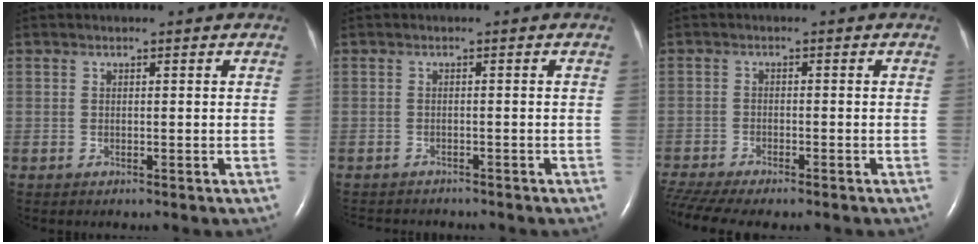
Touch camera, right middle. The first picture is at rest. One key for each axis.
{"total": 5.5, "fx": -5.1, "fy": 1.4, "fz": 1.5, "tx": -0.018, "ty": -0.005, "tz": -0.070}
{"total": 10.5, "fx": -8.8, "fy": 2.1, "fz": 5.3, "tx": -0.101, "ty": -0.003, "tz": -0.137}